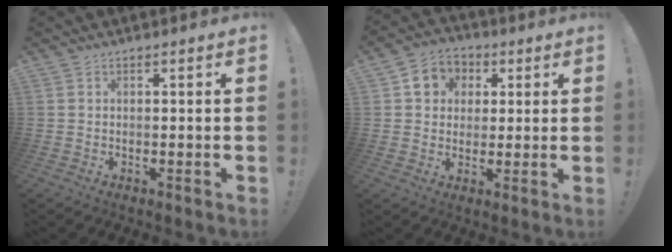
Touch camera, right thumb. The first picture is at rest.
{"total": 8.3, "force": [1.7, 7.8, 2.2], "torque": [-0.024, 0.000, 0.037]}